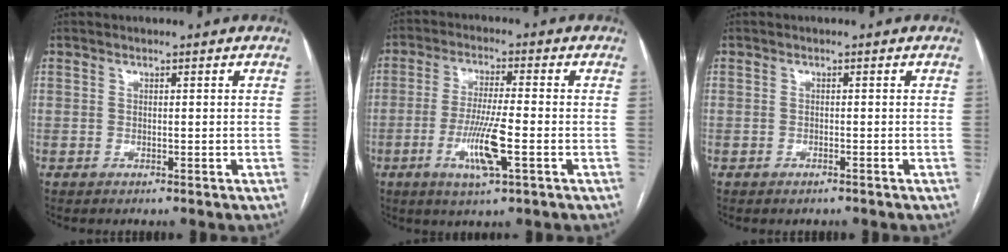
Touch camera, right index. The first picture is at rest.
{"total": 8.4, "force": [-2.8, 0.3, 7.9], "torque": [-0.153, -0.011, -0.052]}
{"total": 0.7, "force": [-0.5, 0.2, 0.3], "torque": [-0.010, -0.001, -0.006]}